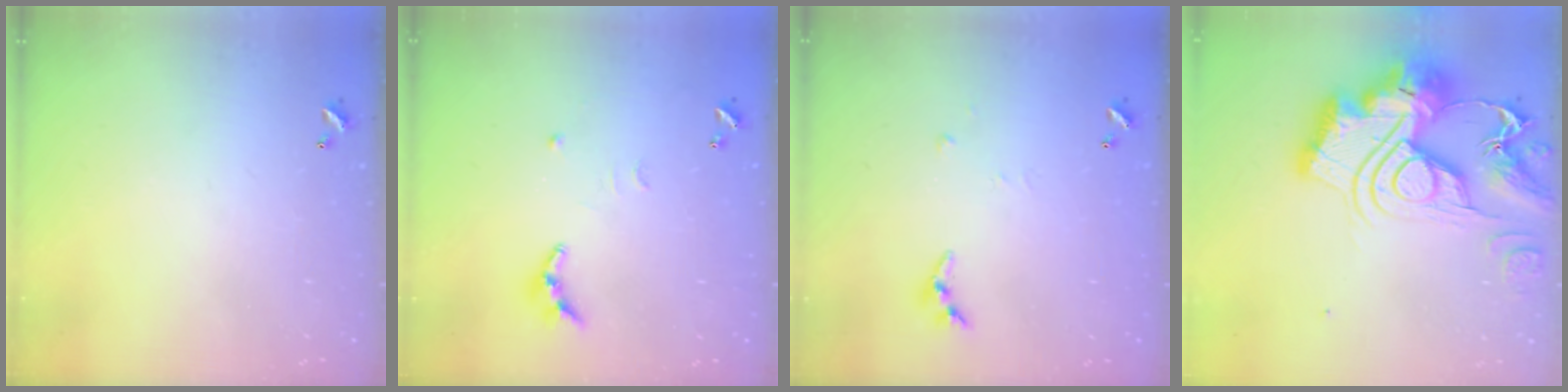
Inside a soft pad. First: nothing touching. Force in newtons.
{"total": 7.9, "press": 7.9, "slide": 0.2}
{"total": 4.4, "press": 4.4, "slide": 0.3}
{"total": 0.6, "press": 0.6, "slide": 0.0}